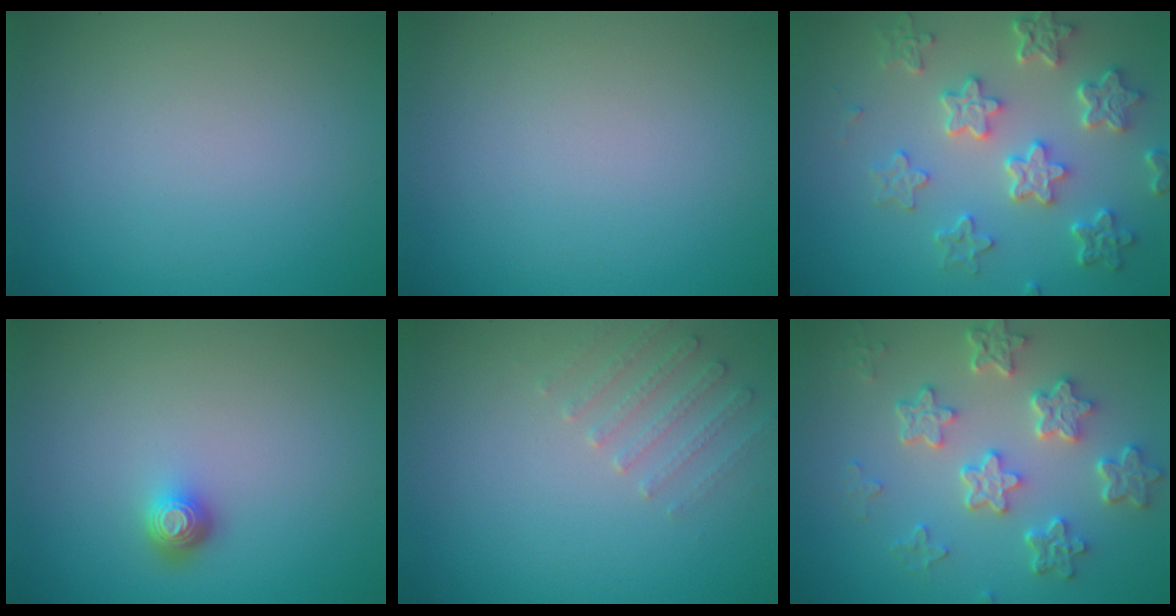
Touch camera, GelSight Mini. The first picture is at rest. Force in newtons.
{"total": 0.0}
{"total": 5.9, "press": 4.5, "slide": 3.8}
{"total": 1.7, "press": 1.3, "slide": 1.1}
{"total": 1.9, "press": 1.8, "slide": 0.6}
{"total": 5.6, "press": 4.3, "slide": 3.6}